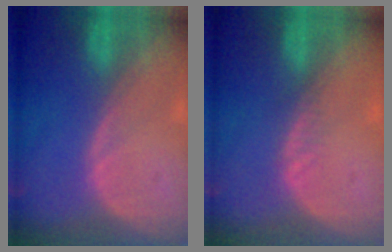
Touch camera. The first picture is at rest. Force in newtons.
{"total": 1.3, "press": 1.1, "slide": 0.7}